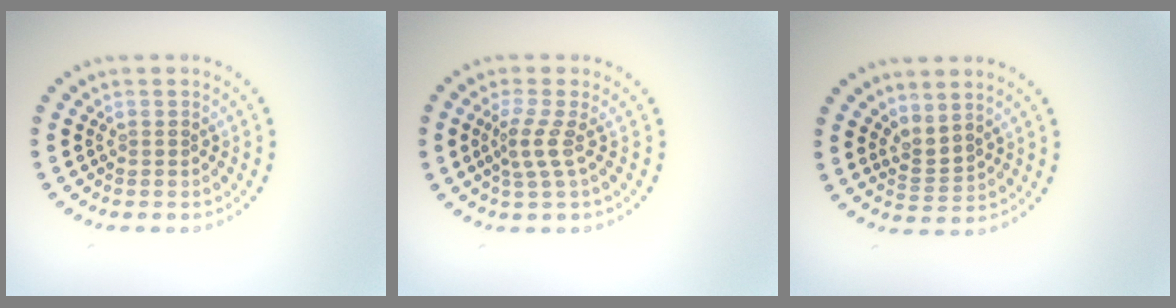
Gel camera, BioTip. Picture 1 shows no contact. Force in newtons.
{"total": 2.2, "press": 1.5, "slide": 1.6}
{"total": 2.1, "press": 1.4, "slide": 1.6}